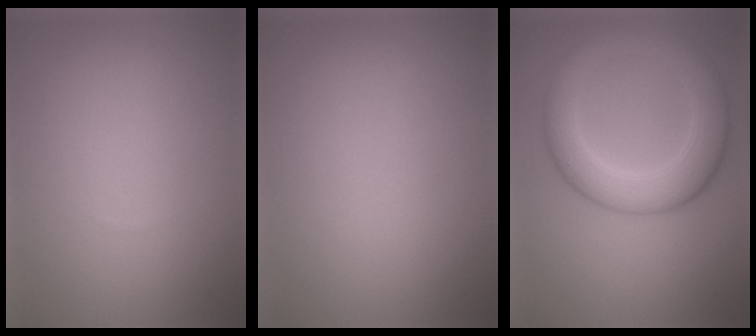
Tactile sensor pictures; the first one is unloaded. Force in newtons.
{"total": 0.0}
{"total": 6.8, "press": 6.8, "slide": 0.1}